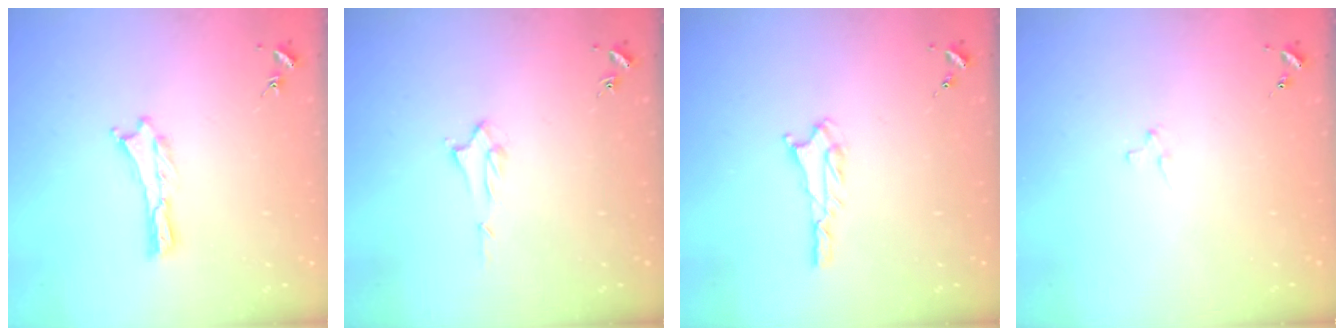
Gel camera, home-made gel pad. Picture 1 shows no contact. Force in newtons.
{"total": 1.4, "press": 1.4, "slide": 0.2}
{"total": 1.8, "press": 1.8, "slide": 0.2}
{"total": 2.0, "press": 2.0, "slide": 0.2}